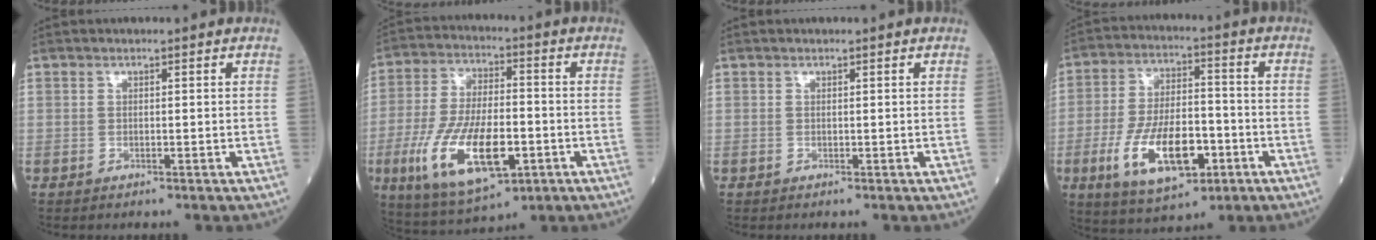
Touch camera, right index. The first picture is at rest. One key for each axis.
{"total": 16.3, "fx": -5.2, "fy": 5.9, "fz": 14.2, "tx": -0.285, "ty": -0.013, "tz": -0.083}
{"total": 0.0}
{"total": 14.1, "fx": -5.1, "fy": 5.7, "fz": 11.8, "tx": -0.230, "ty": -0.002, "tz": -0.083}